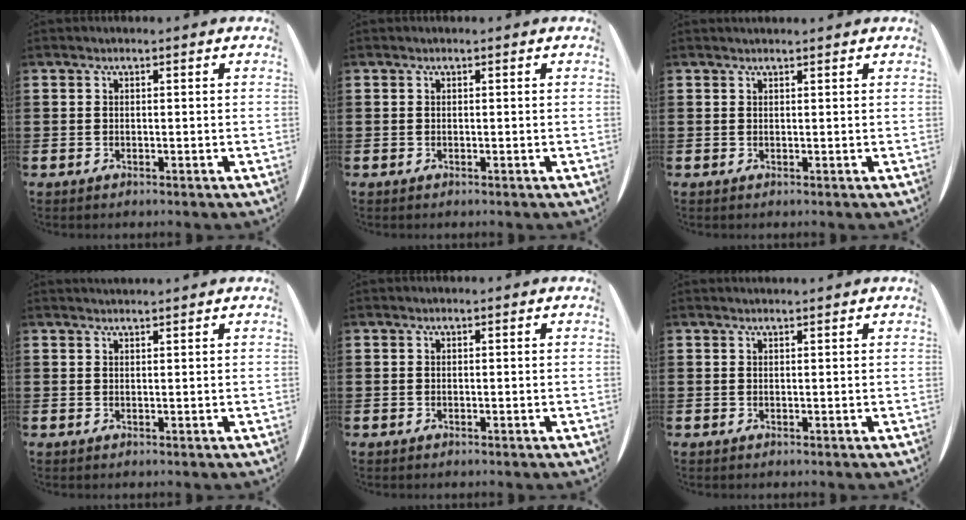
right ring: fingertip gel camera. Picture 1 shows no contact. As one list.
[{"total": 0.0}, {"total": 0.5, "force": [0.5, -0.1, 0.0], "torque": [0.000, 0.001, 0.010]}, {"total": 0.9, "force": [0.9, -0.2, 0.0], "torque": [0.002, 0.000, 0.017]}, {"total": 0.0}, {"total": 0.6, "force": [0.6, -0.1, 0.0], "torque": [0.000, 0.000, 0.011]}]